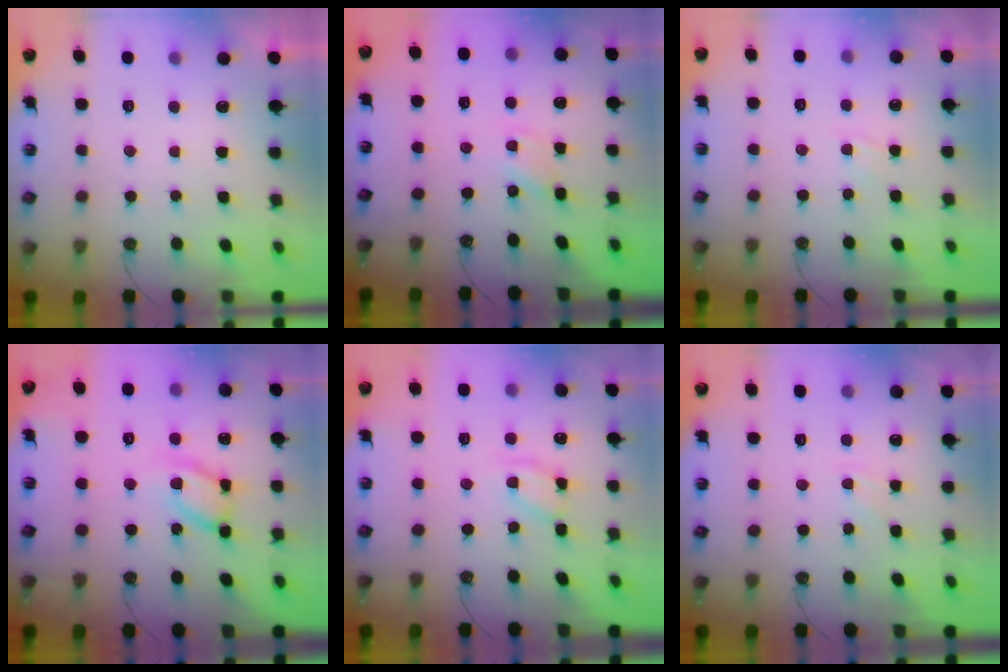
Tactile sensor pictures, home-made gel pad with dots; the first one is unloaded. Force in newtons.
{"total": 1.5, "press": 1.4, "slide": 0.2}
{"total": 5.0, "press": 5.0, "slide": 0.7}
{"total": 13.5, "press": 13.5, "slide": 1.1}
{"total": 10.1, "press": 10.1, "slide": 0.5}
{"total": 2.8, "press": 2.8, "slide": 0.4}